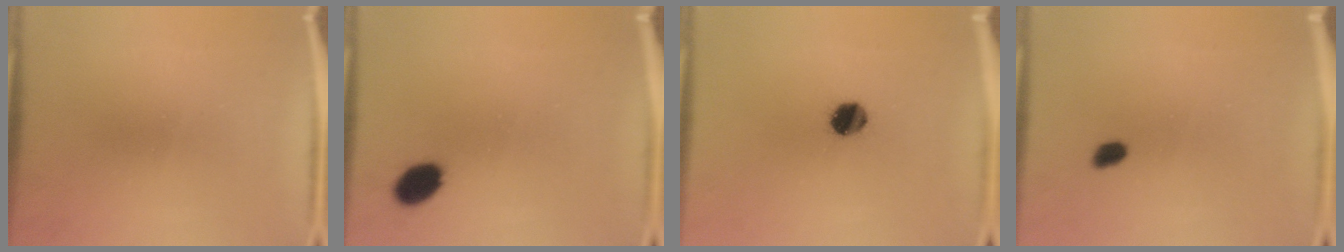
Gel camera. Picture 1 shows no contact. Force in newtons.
{"total": 5.5}
{"total": 5.9}
{"total": 1.4}